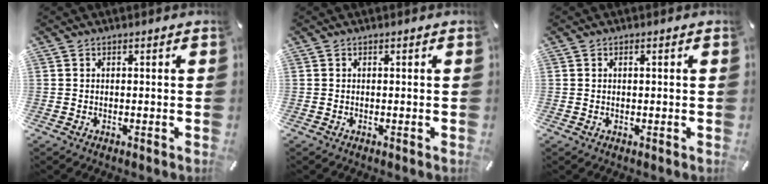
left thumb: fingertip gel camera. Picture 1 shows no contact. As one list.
[{"total": 0.0}, {"total": 0.7, "force": [0.1, 0.4, 0.6], "torque": [-0.013, 0.003, 0.001]}]